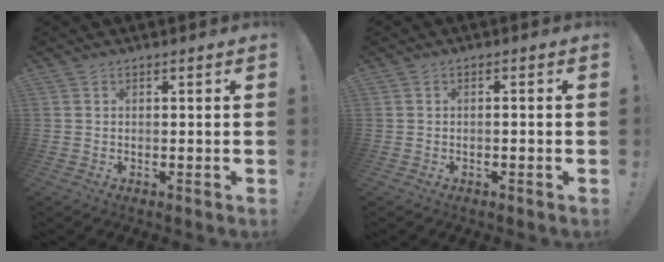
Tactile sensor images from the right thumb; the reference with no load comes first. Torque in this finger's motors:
{"motor_torque": [0.17, -0.47, -0.06, 0.12, 0.06]}